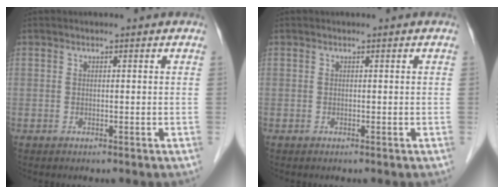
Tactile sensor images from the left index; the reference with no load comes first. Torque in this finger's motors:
{"motor_torque": [0.01, 0.01, -0.01, 0.00]}